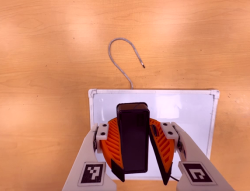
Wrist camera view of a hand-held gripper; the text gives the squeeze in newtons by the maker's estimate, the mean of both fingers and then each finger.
{"total": 7.4, "left": 8.1, "right": 6.6}